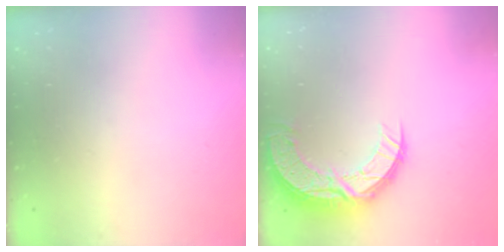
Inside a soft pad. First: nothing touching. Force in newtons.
{"total": 11.9, "press": 11.9, "slide": 0.9}